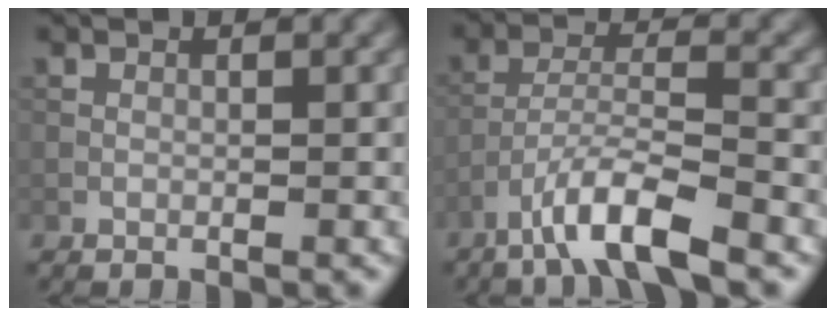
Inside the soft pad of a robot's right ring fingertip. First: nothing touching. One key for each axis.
{"total": 5.9, "fx": -4.1, "fy": 0.9, "fz": 4.1, "tx": -0.075, "ty": 0.002, "tz": -0.082}